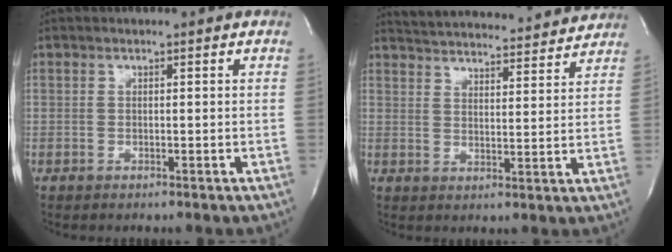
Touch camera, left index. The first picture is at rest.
{"total": 20.5, "force": [19.5, 3.2, 5.2], "torque": [-0.090, -0.006, 0.259]}